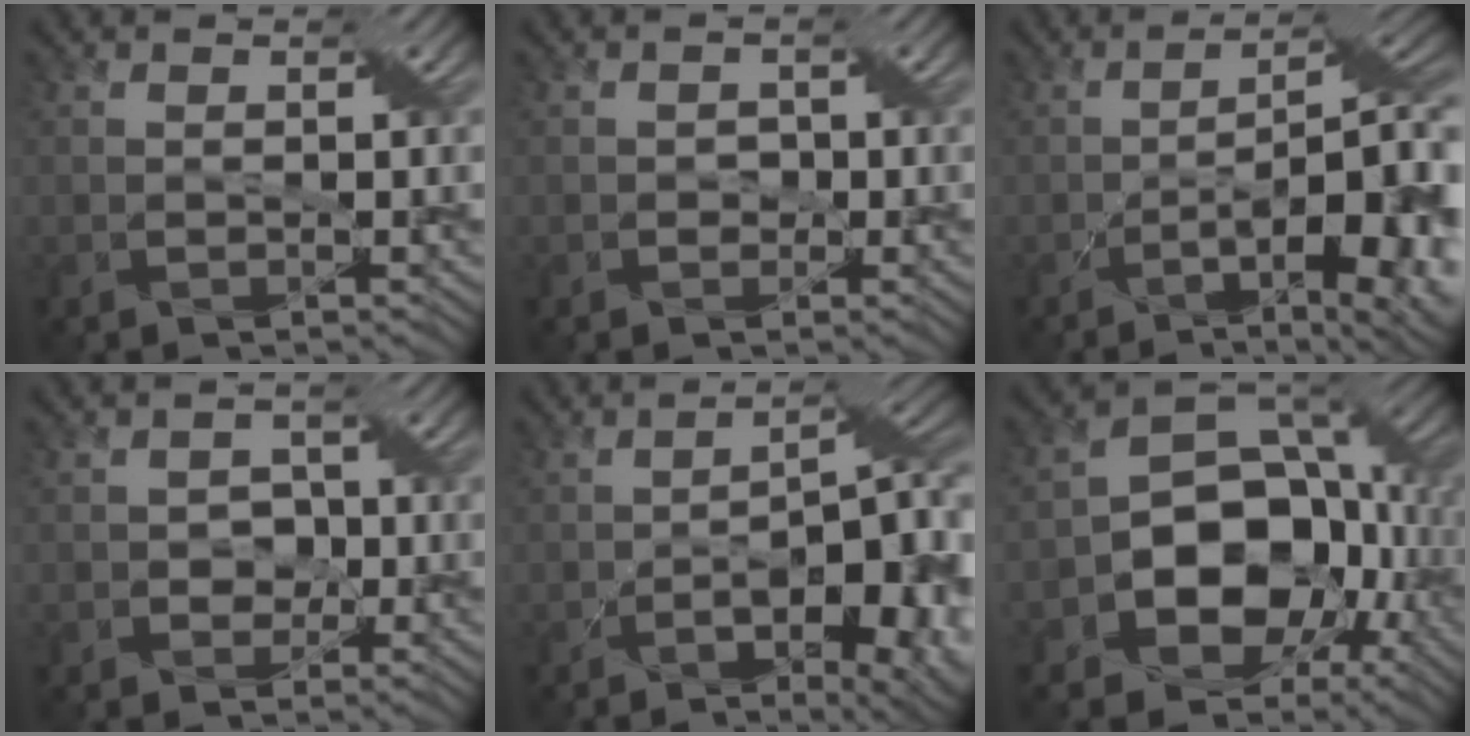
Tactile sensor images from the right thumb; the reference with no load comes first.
{"total": 1.2, "force": [-0.3, 1.1, 0.3], "torque": [-0.007, -0.002, -0.006]}
{"total": 16.8, "force": [-5.7, 6.4, 14.5], "torque": [-0.174, -0.013, -0.065]}
{"total": 2.5, "force": [-0.6, 2.3, 0.9], "torque": [-0.009, 0.001, -0.019]}
{"total": 17.5, "force": [-6.4, 8.2, 14.1], "torque": [-0.149, -0.003, -0.053]}
{"total": 13.5, "force": [-3.7, 10.0, 8.4], "torque": [-0.137, -0.020, -0.073]}